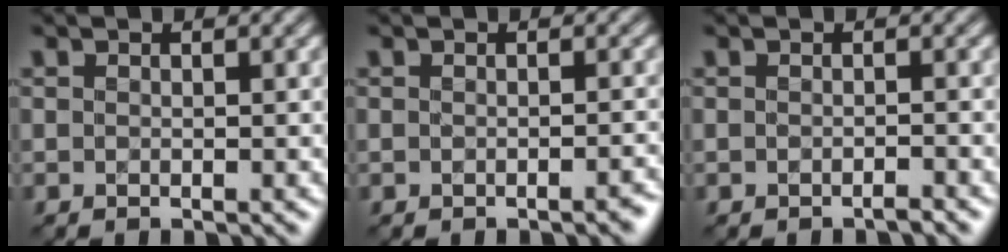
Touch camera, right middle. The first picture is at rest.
{"total": 1.1, "force": [-0.7, 0.2, 0.8], "torque": [-0.003, 0.006, -0.011]}
{"total": 0.8, "force": [-0.8, 0.0, 0.4], "torque": [-0.003, 0.005, -0.014]}